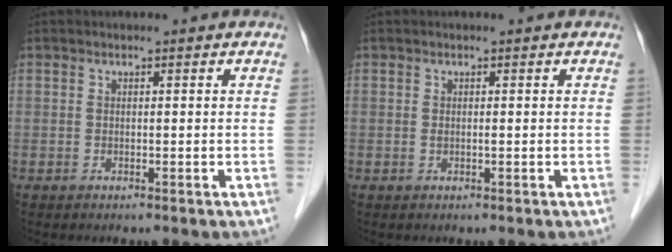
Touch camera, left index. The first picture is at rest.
{"total": 0.6, "force": [0.1, 0.1, 0.6], "torque": [-0.019, 0.001, 0.002]}